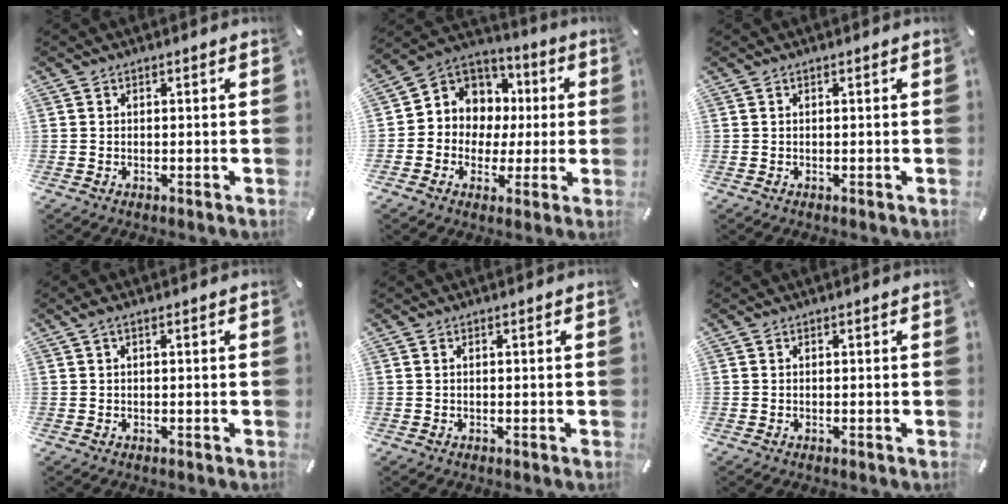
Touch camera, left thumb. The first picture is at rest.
{"total": 9.3, "force": [0.9, 9.2, 0.6], "torque": [-0.028, -0.017, 0.027]}
{"total": 0.0}
{"total": 1.2, "force": [0.2, 0.3, 1.1], "torque": [-0.021, 0.002, 0.003]}
{"total": 0.0}
{"total": 0.0}